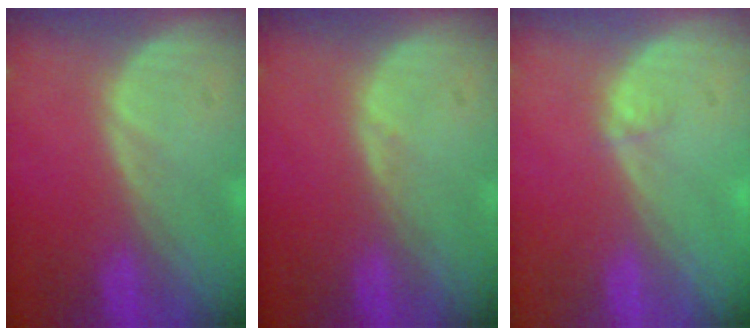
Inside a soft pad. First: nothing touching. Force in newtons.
{"total": 0.5, "press": 0.5, "slide": 0.0}
{"total": 0.5, "press": 0.5, "slide": 0.2}